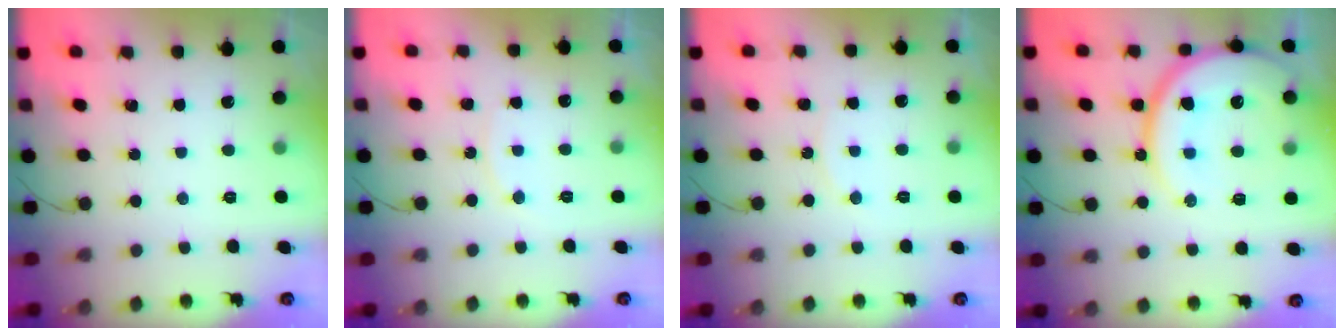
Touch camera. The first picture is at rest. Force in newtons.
{"total": 5.2, "press": 5.2, "slide": 0.5}
{"total": 5.8, "press": 5.8, "slide": 0.6}
{"total": 18.0, "press": 18.0, "slide": 1.7}